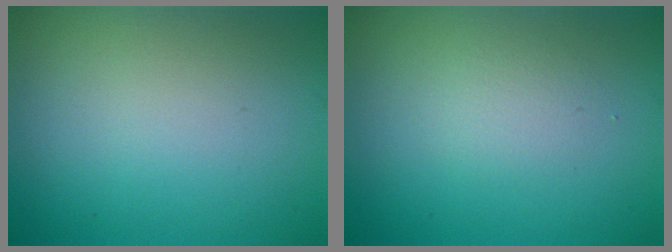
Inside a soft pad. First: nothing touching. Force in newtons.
{"total": 1.3, "press": 1.3, "slide": 0.1}